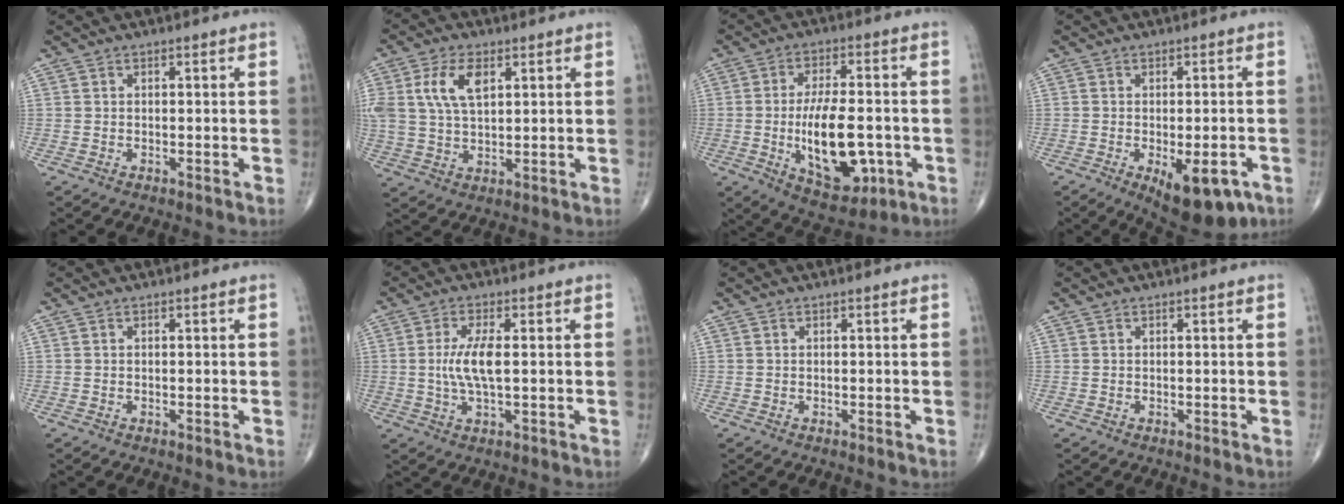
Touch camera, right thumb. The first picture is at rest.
{"total": 9.0, "force": [3.1, 4.6, 7.0], "torque": [-0.145, -0.001, 0.063]}
{"total": 15.7, "force": [-3.2, 7.4, 13.5], "torque": [-0.206, 0.007, -0.035]}
{"total": 11.5, "force": [-4.9, 4.8, 9.3], "torque": [-0.113, -0.001, -0.058]}
{"total": 0.0}
{"total": 6.2, "force": [0.3, 1.7, 5.9], "torque": [-0.134, -0.005, 0.006]}
{"total": 0.0}
{"total": 0.0}